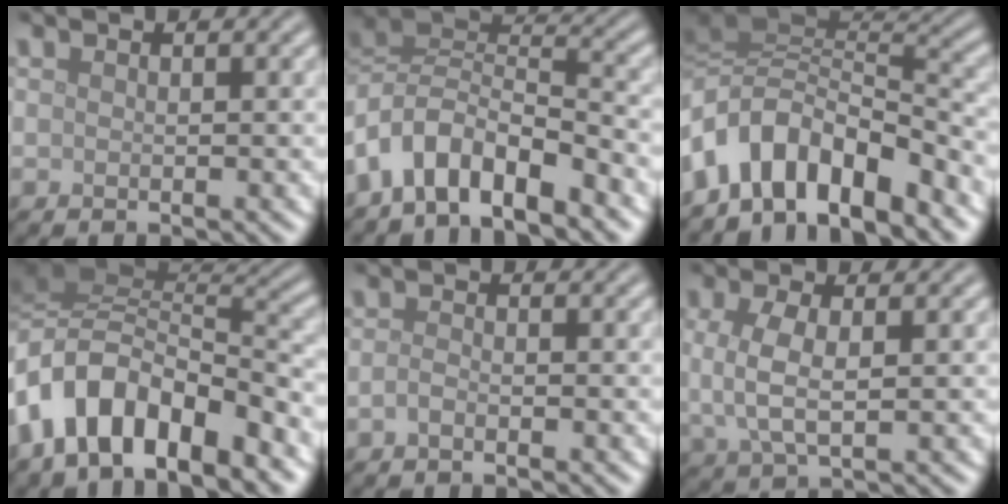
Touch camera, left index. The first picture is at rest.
{"total": 7.5, "force": [-4.4, 3.3, 5.0], "torque": [-0.079, 0.007, -0.095]}
{"total": 9.1, "force": [-4.5, 4.5, 6.4], "torque": [-0.096, 0.013, -0.088]}
{"total": 10.2, "force": [-5.5, 4.7, 7.1], "torque": [-0.111, 0.014, -0.107]}
{"total": 0.9, "force": [-0.6, 0.3, 0.6], "torque": [-0.015, 0.000, -0.013]}
{"total": 4.0, "force": [0.3, 1.9, 3.5], "torque": [-0.081, 0.001, 0.007]}